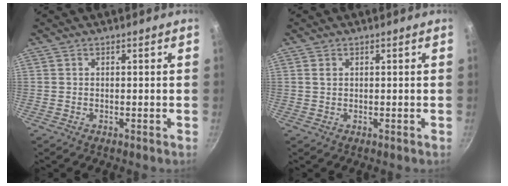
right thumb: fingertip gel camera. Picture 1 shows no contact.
{"total": 1.1, "force": [0.4, 0.8, 0.7], "torque": [-0.012, 0.001, 0.008]}